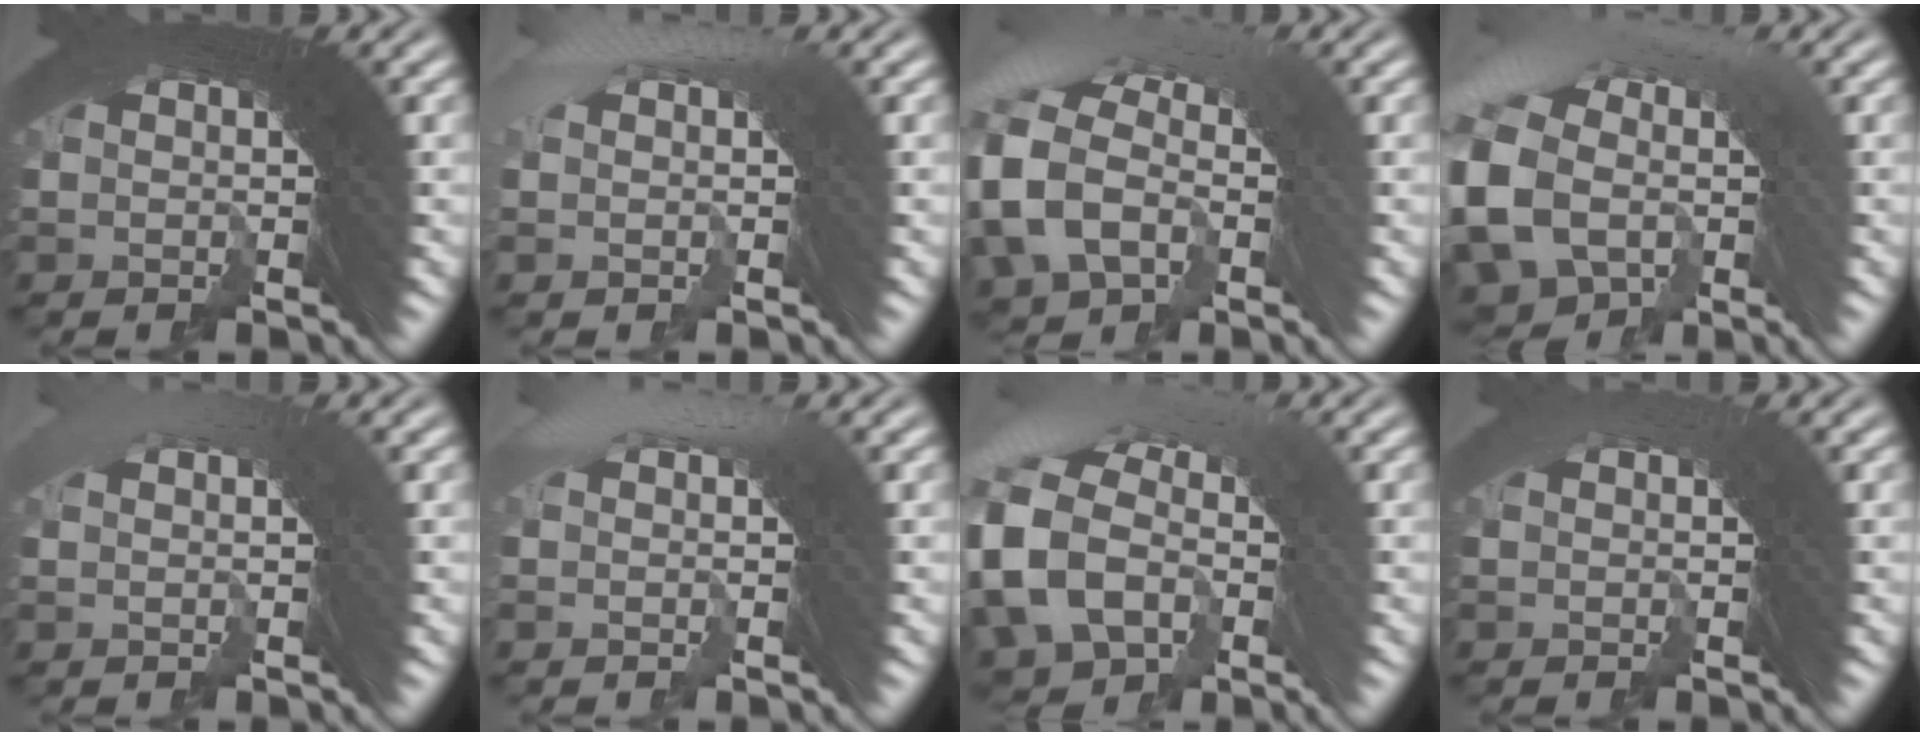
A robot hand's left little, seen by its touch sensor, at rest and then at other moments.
{"total": 0.8, "force": [0.3, -0.5, 0.6], "torque": [-0.009, 0.029, 0.000]}
{"total": 5.9, "force": [-0.1, 4.6, 3.8], "torque": [-0.089, 0.027, -0.015]}
{"total": 7.4, "force": [-1.2, 5.6, 4.6], "torque": [-0.109, 0.005, -0.024]}
{"total": 0.6, "force": [0.1, -0.6, -0.2], "torque": [0.014, 0.024, -0.002]}
{"total": 0.9, "force": [0.4, -0.8, 0.4], "torque": [0.000, 0.029, -0.003]}
{"total": 7.2, "force": [-0.7, 5.6, 4.4], "torque": [-0.103, 0.013, -0.020]}
{"total": 1.1, "force": [-0.8, -0.4, -0.6], "torque": [0.016, 0.004, -0.016]}